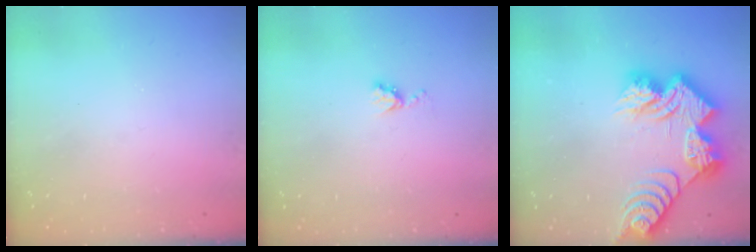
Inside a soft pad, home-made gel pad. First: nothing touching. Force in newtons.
{"total": 4.4, "press": 4.3, "slide": 0.5}
{"total": 19.6, "press": 19.6, "slide": 1.4}